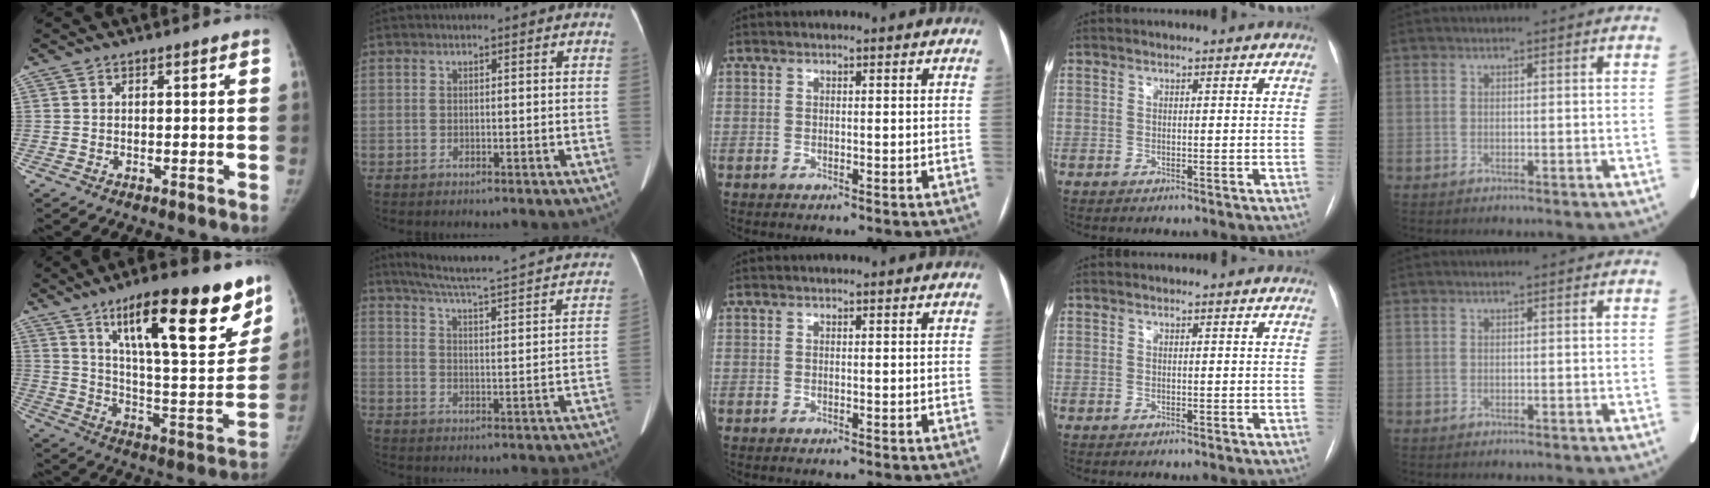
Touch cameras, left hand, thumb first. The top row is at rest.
{"thumb": {"total": 25.4, "force": [14.9, 6.8, 19.4], "torque": [-0.250, -0.063, 0.237]}, "index": {"total": 25.5, "force": [22.4, 2.0, 12.1], "torque": [-0.183, -0.037, 0.275]}}